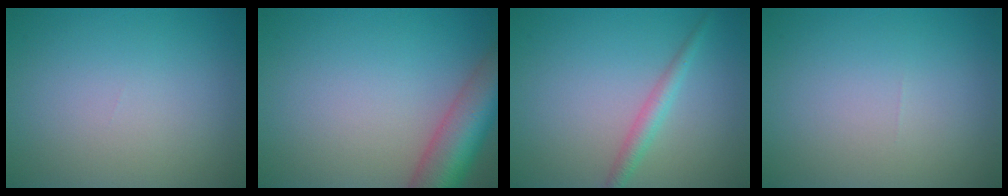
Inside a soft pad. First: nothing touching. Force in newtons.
{"total": 8.1, "press": 8.1, "slide": 0.4}
{"total": 2.0, "press": 2.0, "slide": 0.0}
{"total": 0.0}